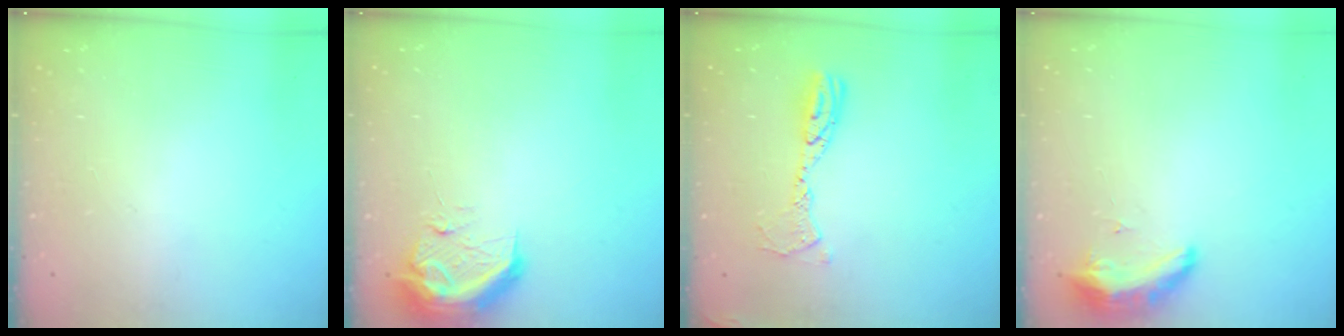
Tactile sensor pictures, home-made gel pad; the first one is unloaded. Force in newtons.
{"total": 14.4, "press": 11.8, "slide": 8.4}
{"total": 10.6, "press": 10.6, "slide": 0.9}
{"total": 11.5, "press": 9.6, "slide": 6.3}